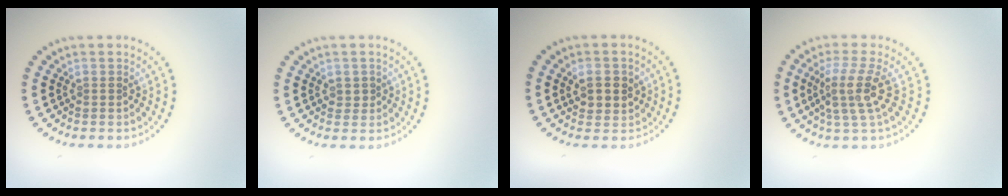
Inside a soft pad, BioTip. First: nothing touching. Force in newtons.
{"total": 0.6, "press": 0.6, "slide": 0.2}
{"total": 2.6, "press": 2.5, "slide": 0.7}
{"total": 3.7, "press": 2.7, "slide": 2.6}